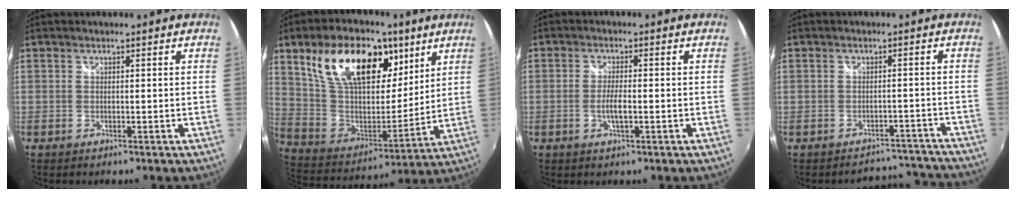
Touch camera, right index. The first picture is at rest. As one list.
[{"total": 24.6, "force": [12.4, 13.1, 16.8], "torque": [-0.315, 0.027, 0.223]}, {"total": 3.1, "force": [-0.9, 0.5, 2.9], "torque": [-0.058, -0.003, -0.018]}, {"total": 8.5, "force": [-8.0, 3.0, -0.5], "torque": [0.023, 0.045, -0.091]}]